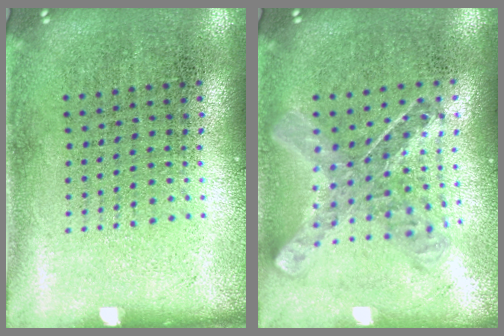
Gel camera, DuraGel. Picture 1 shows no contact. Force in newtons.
{"total": 0.9, "press": 0.9, "slide": 0.2}